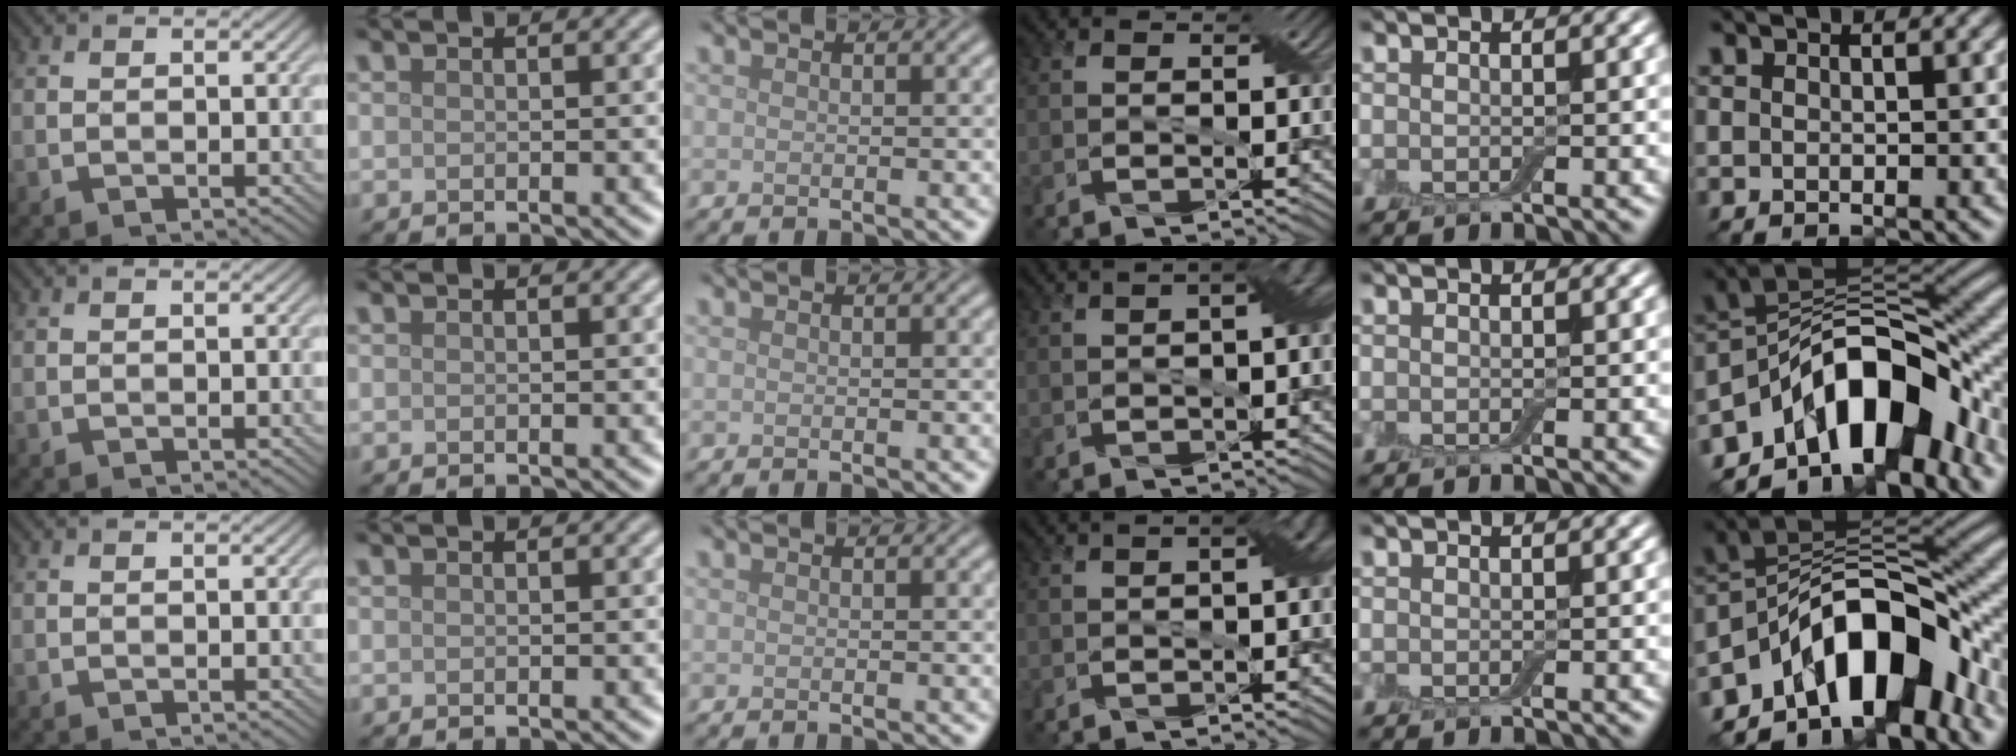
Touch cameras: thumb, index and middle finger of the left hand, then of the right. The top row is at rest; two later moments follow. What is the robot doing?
{"motion": "pour", "object": "bottle"}